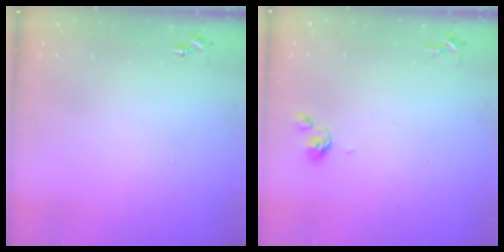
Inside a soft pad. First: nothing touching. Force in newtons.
{"total": 4.4, "press": 4.3, "slide": 0.8}